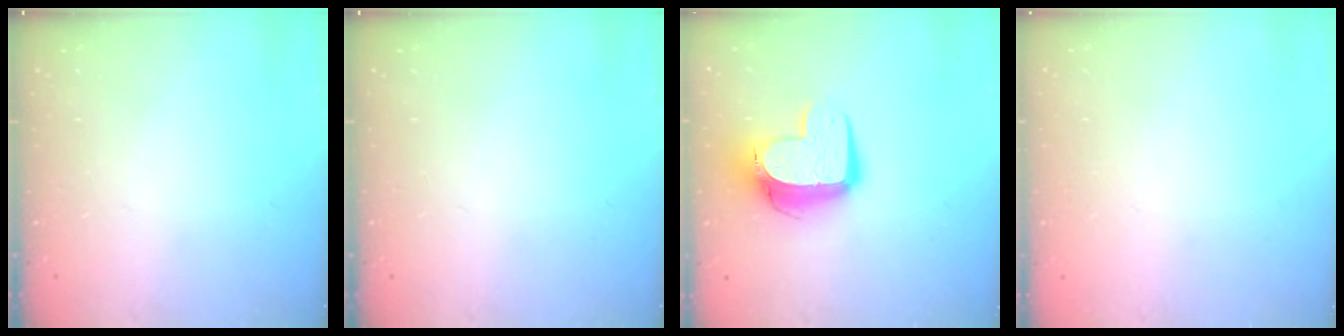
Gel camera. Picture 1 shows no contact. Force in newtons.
{"total": 0.0}
{"total": 13.5, "press": 13.4, "slide": 1.3}
{"total": 0.0}